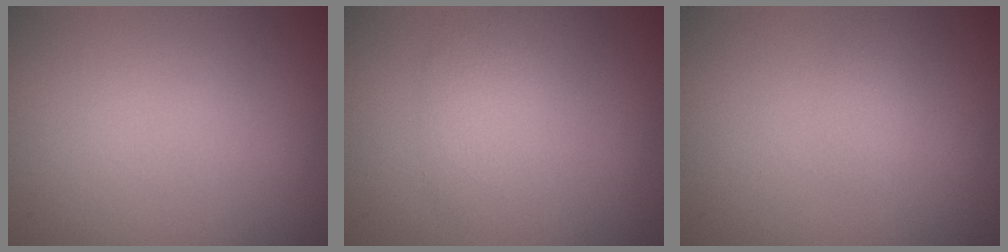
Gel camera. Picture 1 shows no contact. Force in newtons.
{"total": 3.4, "press": 3.4, "slide": 0.1}
{"total": 0.7, "press": 0.7, "slide": 0.0}